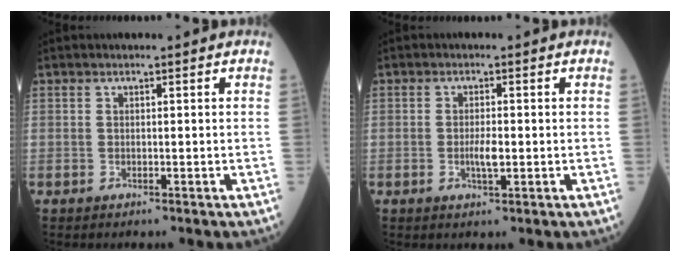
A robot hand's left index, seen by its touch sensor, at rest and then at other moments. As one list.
[{"total": 2.5, "force": [-0.5, 0.7, 2.3], "torque": [-0.049, -0.002, -0.009]}]